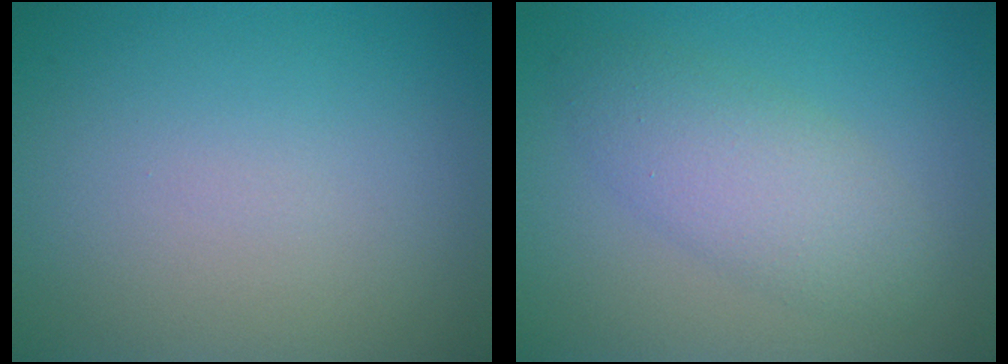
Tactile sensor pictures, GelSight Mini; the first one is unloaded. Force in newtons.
{"total": 4.1, "press": 4.1, "slide": 0.1}